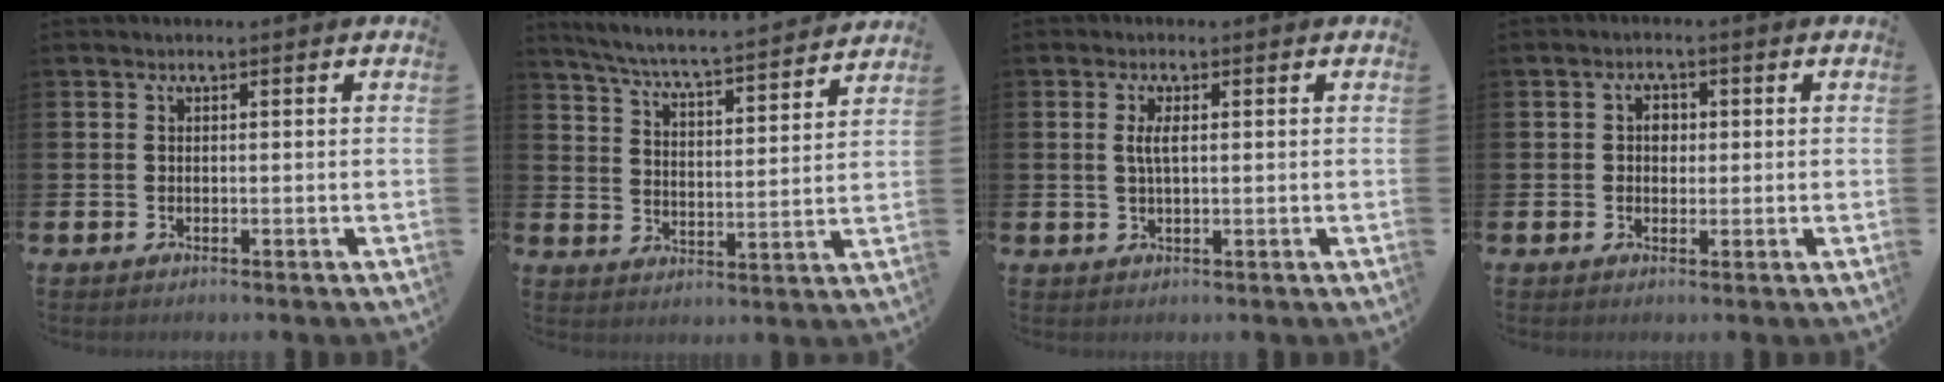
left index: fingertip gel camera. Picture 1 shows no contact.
{"total": 6.2, "force": [5.9, -0.2, 1.8], "torque": [-0.063, -0.049, 0.099]}
{"total": 2.4, "force": [0.7, 0.7, 2.1], "torque": [-0.043, 0.005, 0.009]}
{"total": 2.2, "force": [0.4, 1.8, 1.3], "torque": [-0.005, 0.001, 0.000]}